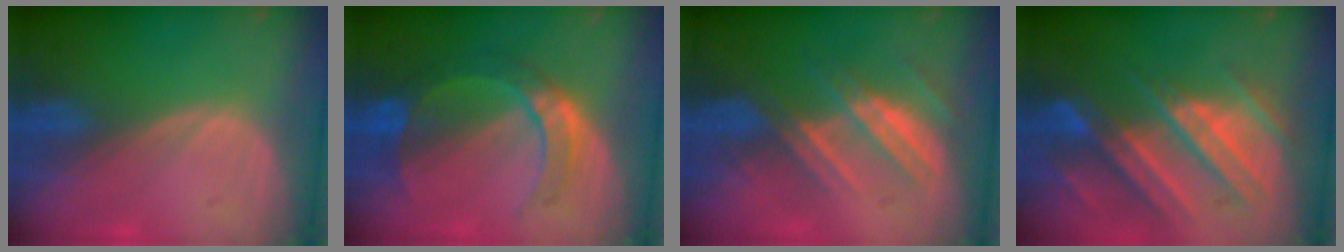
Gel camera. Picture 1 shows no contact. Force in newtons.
{"total": 7.2, "press": 6.9, "slide": 1.9}
{"total": 7.4, "press": 6.8, "slide": 2.8}
{"total": 11.1, "press": 9.8, "slide": 5.2}